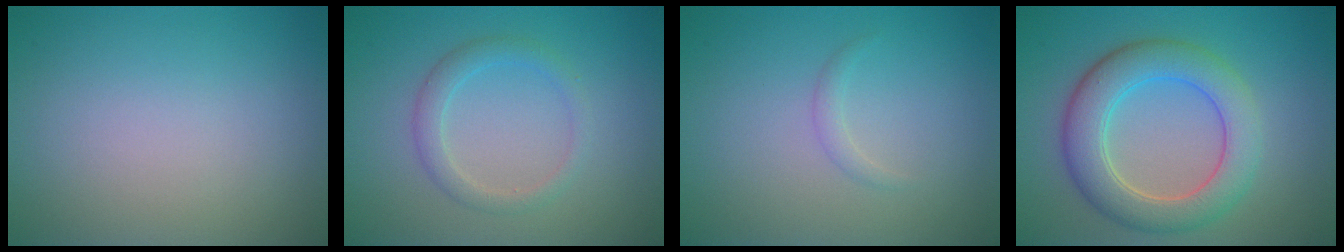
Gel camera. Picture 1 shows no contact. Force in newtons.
{"total": 2.1, "press": 2.1, "slide": 0.2}
{"total": 0.8, "press": 0.8, "slide": 0.0}
{"total": 6.1, "press": 6.1, "slide": 0.5}